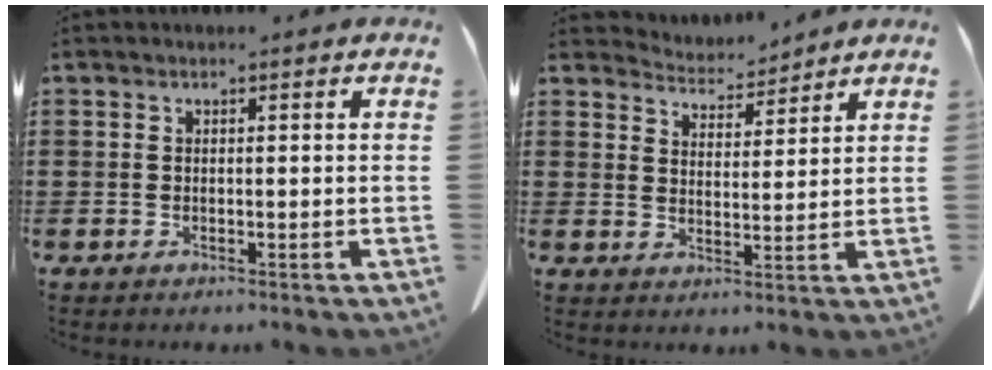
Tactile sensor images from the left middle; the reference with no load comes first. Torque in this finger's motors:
{"motor_torque": [-0.29, 0.00, -0.10, -0.02]}